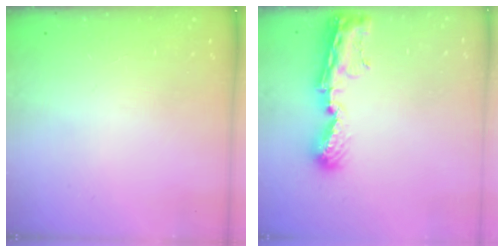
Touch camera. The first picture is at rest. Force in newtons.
{"total": 9.8, "press": 9.7, "slide": 1.0}